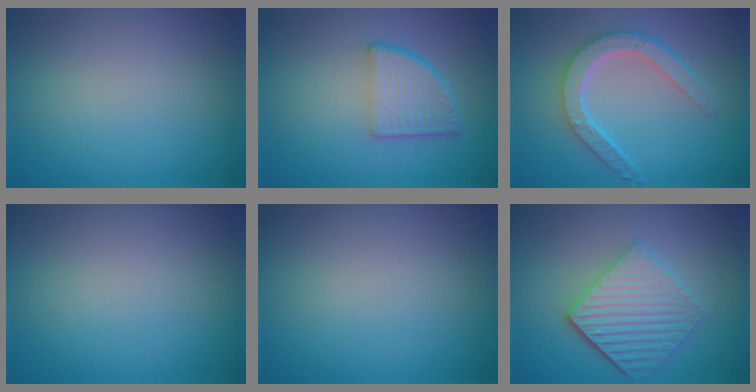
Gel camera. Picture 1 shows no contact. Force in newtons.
{"total": 4.7, "press": 3.3, "slide": 3.3}
{"total": 4.6, "press": 3.7, "slide": 2.8}
{"total": 0.0}
{"total": 0.0}
{"total": 5.0, "press": 4.0, "slide": 3.0}